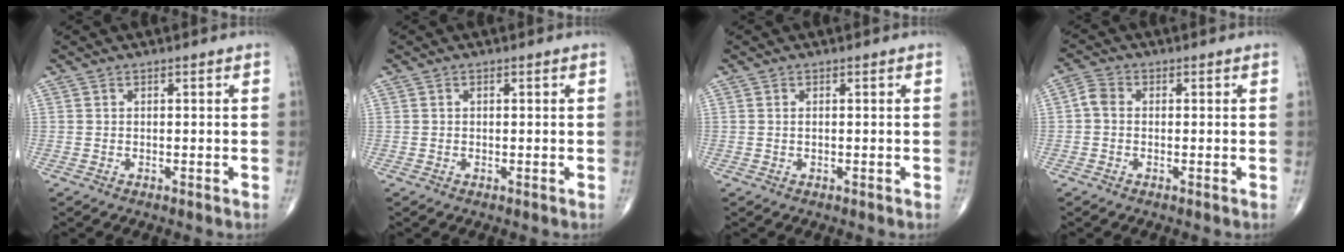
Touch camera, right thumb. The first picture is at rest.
{"total": 0.0}
{"total": 0.5, "force": [0.1, 0.2, 0.5], "torque": [-0.013, 0.001, 0.004]}
{"total": 2.7, "force": [-0.2, 2.1, 1.8], "torque": [-0.032, 0.007, -0.013]}